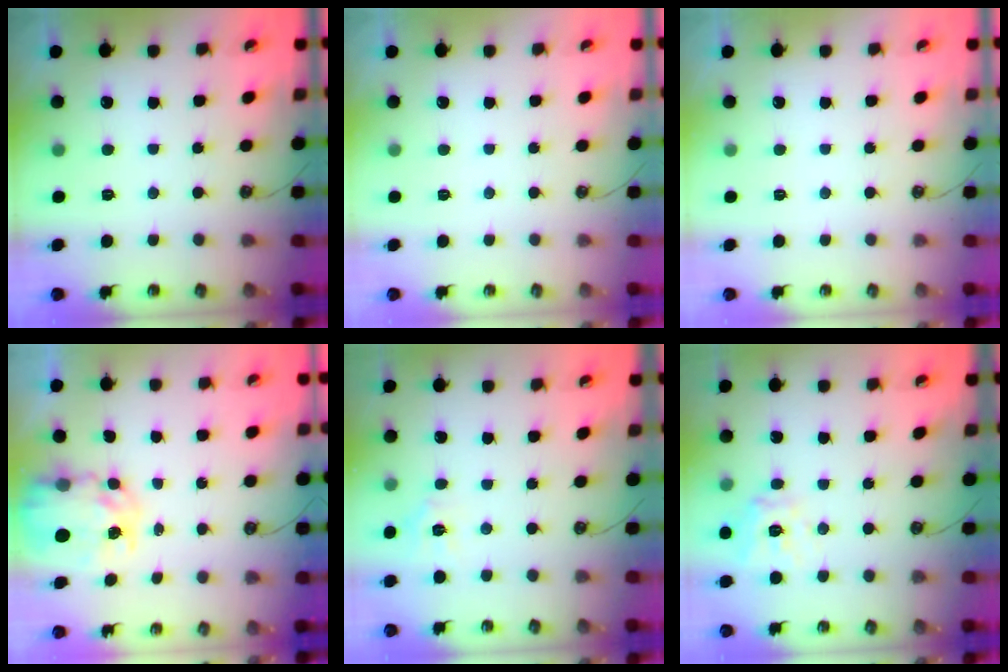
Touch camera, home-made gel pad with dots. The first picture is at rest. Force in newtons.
{"total": 0.0}
{"total": 0.0}
{"total": 7.6, "press": 7.6, "slide": 0.6}
{"total": 3.5, "press": 3.5, "slide": 0.3}
{"total": 12.5, "press": 12.4, "slide": 1.4}